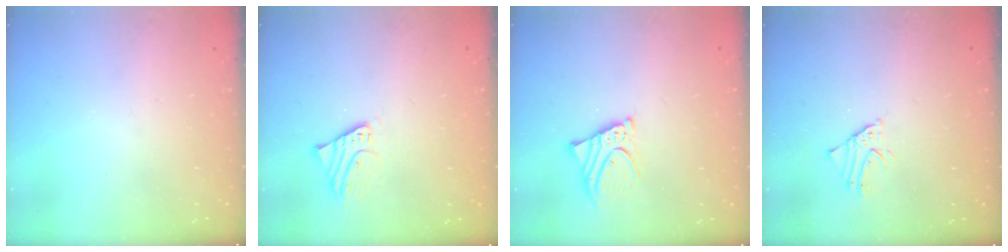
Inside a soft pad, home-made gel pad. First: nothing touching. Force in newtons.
{"total": 1.8, "press": 1.8, "slide": 0.1}
{"total": 6.7, "press": 6.7, "slide": 0.7}
{"total": 1.5, "press": 1.5, "slide": 0.1}